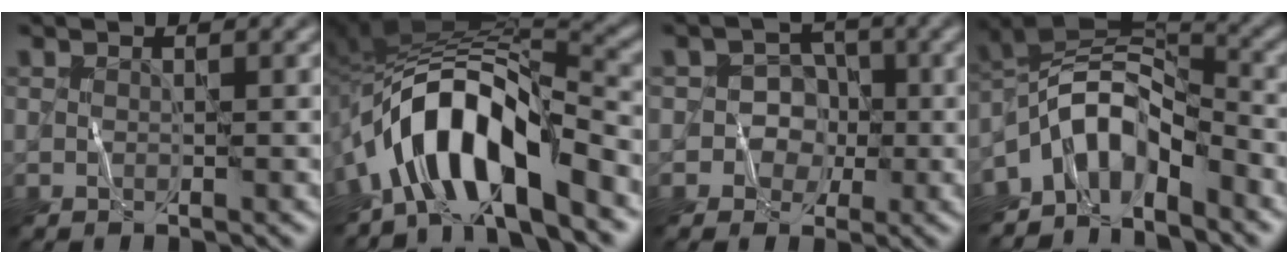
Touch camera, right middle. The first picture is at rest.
{"total": 9.2, "force": [-4.8, 3.4, 7.1], "torque": [-0.103, 0.015, -0.090]}
{"total": 3.4, "force": [-0.9, 3.3, 0.3], "torque": [0.028, 0.013, -0.033]}
{"total": 7.5, "force": [-4.5, 3.8, 4.6], "torque": [-0.062, 0.008, -0.097]}